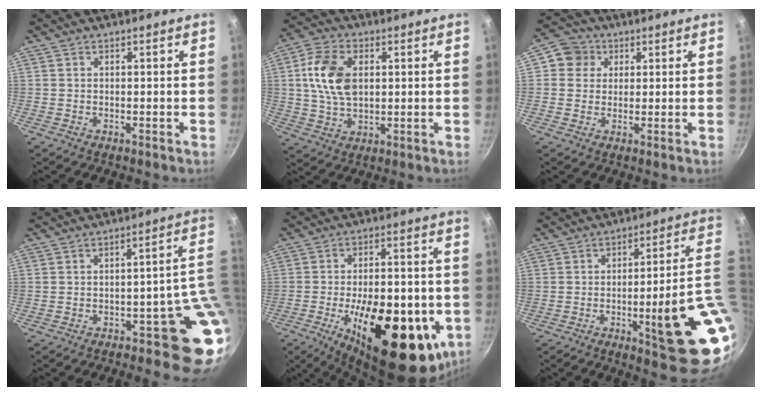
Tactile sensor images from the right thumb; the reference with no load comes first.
{"total": 11.6, "force": [1.9, 7.4, 8.6], "torque": [-0.151, 0.007, 0.032]}
{"total": 5.8, "force": [1.7, 5.4, 1.5], "torque": [0.015, 0.006, 0.015]}
{"total": 9.6, "force": [-1.1, 4.2, 8.5], "torque": [-0.042, 0.022, -0.012]}
{"total": 26.8, "force": [-7.3, 12.2, 22.7], "torque": [-0.312, 0.004, -0.095]}
{"total": 18.8, "force": [-3.6, 3.5, 18.1], "torque": [-0.213, 0.016, -0.040]}